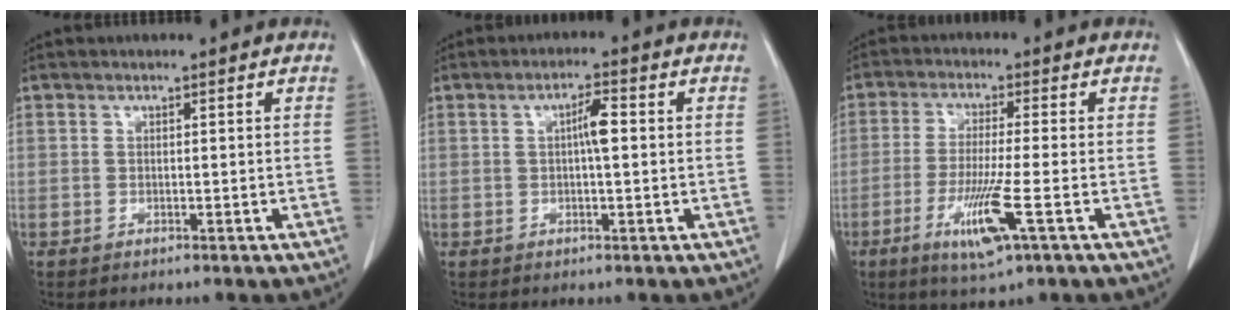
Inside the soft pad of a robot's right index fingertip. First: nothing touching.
{"total": 3.3, "force": [0.3, 0.4, 3.3], "torque": [-0.058, 0.006, 0.004]}
{"total": 8.7, "force": [-3.5, -0.1, 8.0], "torque": [-0.155, -0.024, -0.064]}